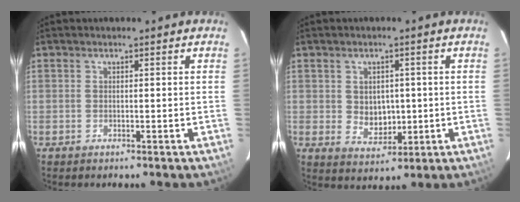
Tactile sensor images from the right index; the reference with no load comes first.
{"total": 5.4, "force": [0.2, 4.4, 3.1], "torque": [-0.052, 0.000, 0.016]}